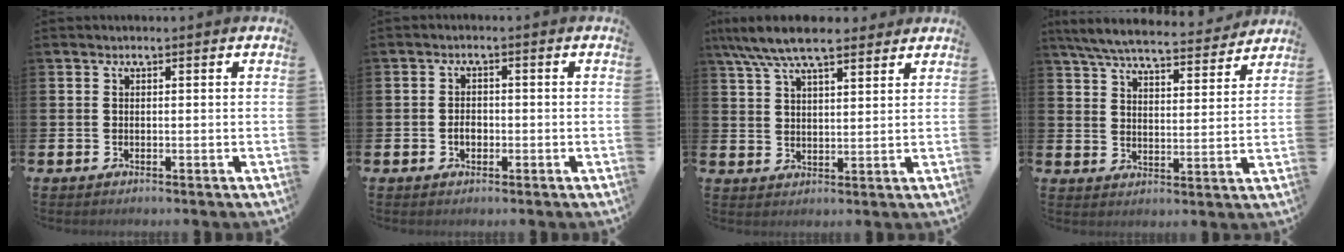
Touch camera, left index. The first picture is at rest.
{"total": 2.0, "force": [-0.5, 1.4, 1.3], "torque": [-0.014, 0.001, -0.014]}
{"total": 7.9, "force": [7.0, 1.8, 3.3], "torque": [-0.090, -0.016, 0.129]}
{"total": 7.1, "force": [6.7, 1.0, 2.1], "torque": [-0.065, -0.043, 0.117]}